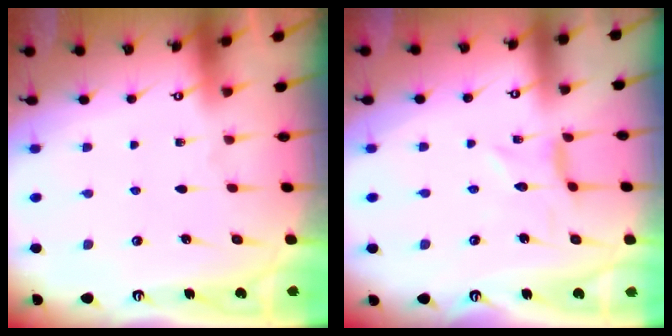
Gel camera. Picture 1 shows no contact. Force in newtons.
{"total": 0.0}